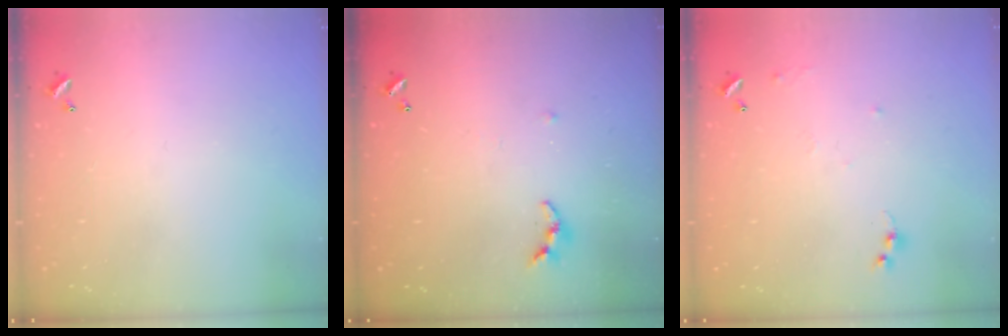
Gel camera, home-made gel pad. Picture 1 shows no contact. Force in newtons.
{"total": 4.3, "press": 4.3, "slide": 0.4}
{"total": 6.6, "press": 6.6, "slide": 0.6}